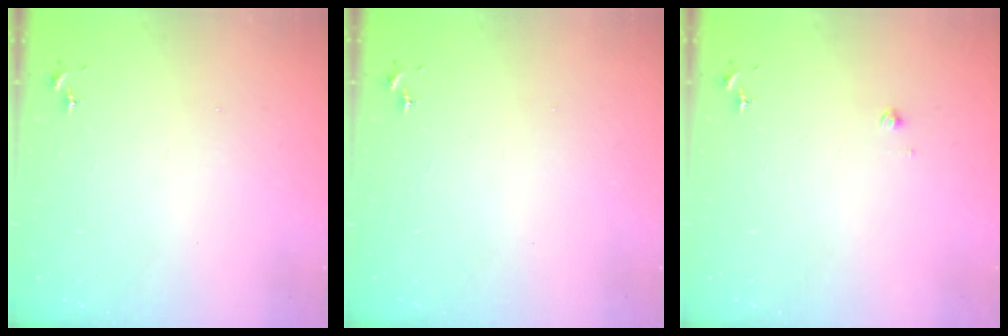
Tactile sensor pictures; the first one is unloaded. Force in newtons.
{"total": 0.0}
{"total": 1.9, "press": 1.9, "slide": 0.1}